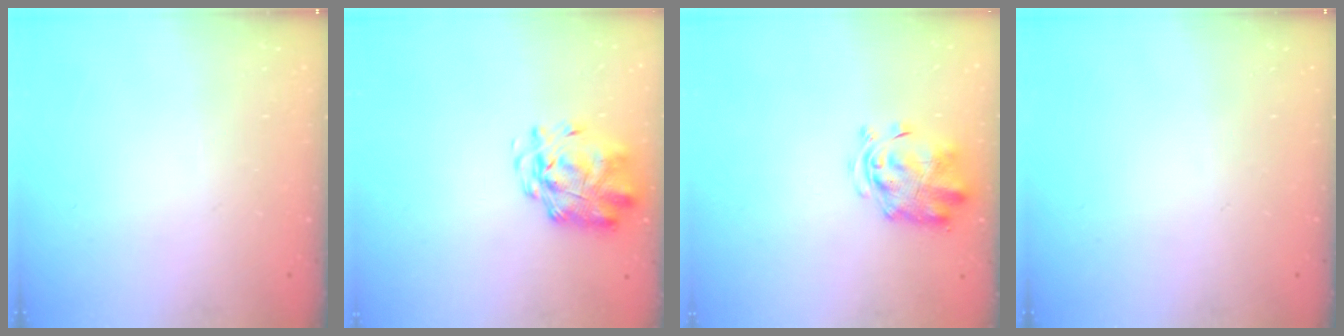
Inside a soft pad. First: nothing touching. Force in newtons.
{"total": 2.9, "press": 2.8, "slide": 0.7}
{"total": 3.0, "press": 2.9, "slide": 0.6}
{"total": 0.0}